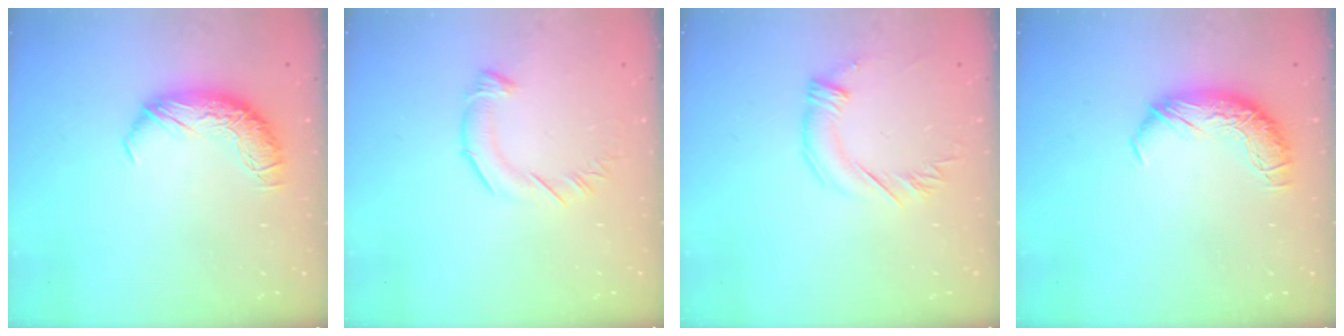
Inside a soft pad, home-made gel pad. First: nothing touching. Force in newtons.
{"total": 3.0, "press": 3.0, "slide": 0.2}
{"total": 2.4, "press": 2.2, "slide": 1.0}
{"total": 0.0}